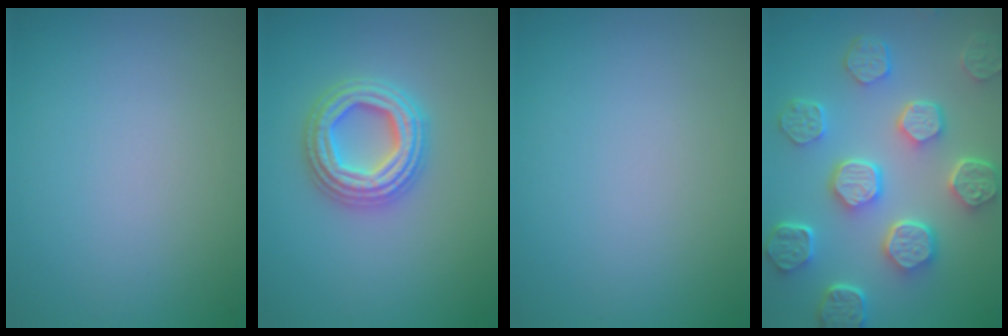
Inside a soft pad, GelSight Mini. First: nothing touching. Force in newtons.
{"total": 4.6, "press": 4.5, "slide": 0.8}
{"total": 0.0}
{"total": 7.9, "press": 6.0, "slide": 5.1}